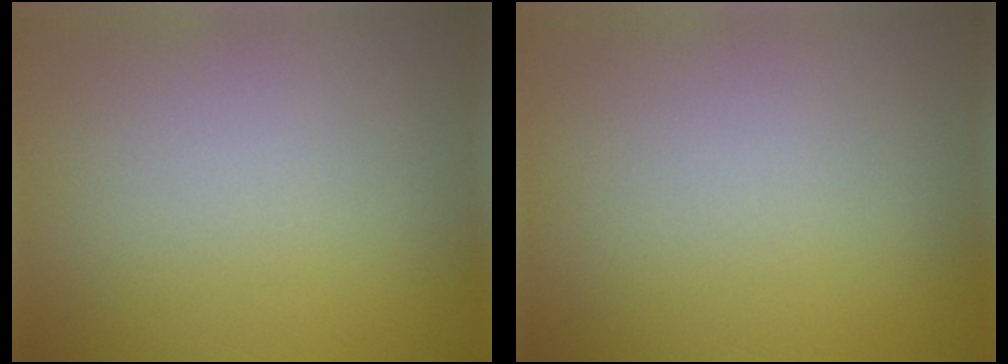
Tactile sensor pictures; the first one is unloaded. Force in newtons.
{"total": 0.0}